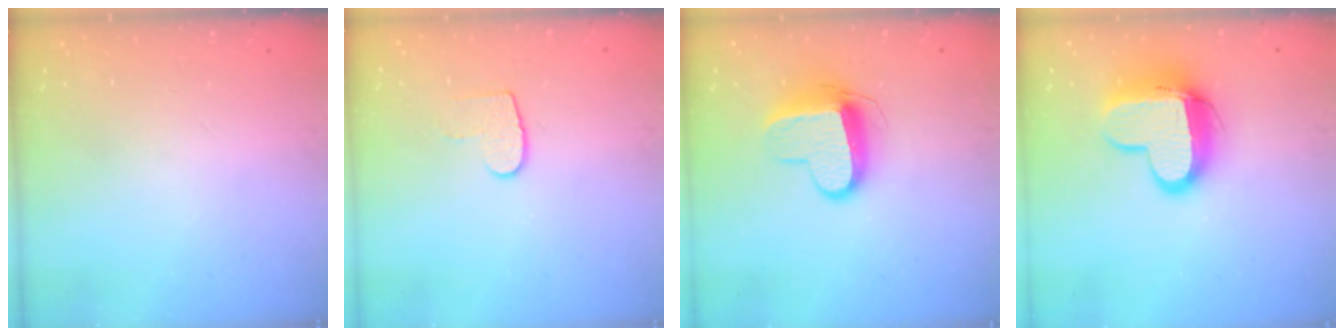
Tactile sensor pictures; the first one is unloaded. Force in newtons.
{"total": 6.3, "press": 6.3, "slide": 0.4}
{"total": 11.1, "press": 11.1, "slide": 0.4}
{"total": 15.6, "press": 15.5, "slide": 1.5}